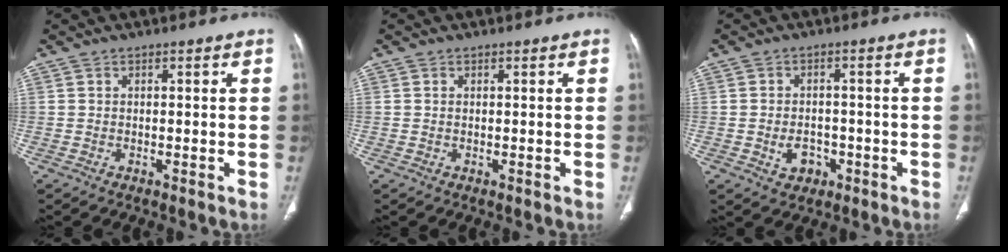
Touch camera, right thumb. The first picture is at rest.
{"total": 0.0}
{"total": 4.7, "force": [-1.6, 3.6, 2.5], "torque": [-0.028, 0.013, -0.017]}